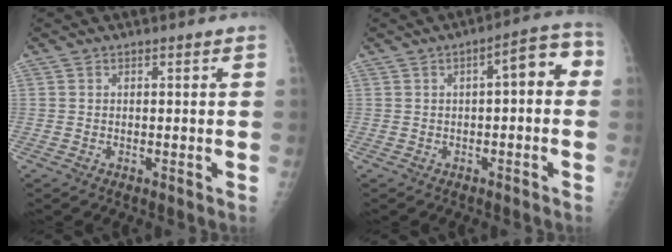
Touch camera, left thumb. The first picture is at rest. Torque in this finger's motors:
{"motor_torque": [-0.19, 0.45, 0.37, 0.44, 0.03]}